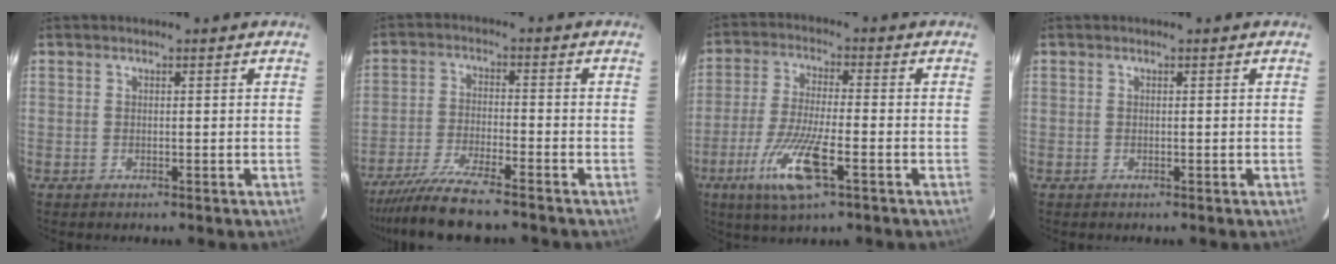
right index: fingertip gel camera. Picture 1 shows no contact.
{"total": 9.4, "force": [-8.1, 0.2, 4.8], "torque": [-0.079, -0.027, -0.138]}
{"total": 10.7, "force": [-4.8, 1.4, 9.5], "torque": [-0.190, -0.023, -0.087]}
{"total": 0.0}